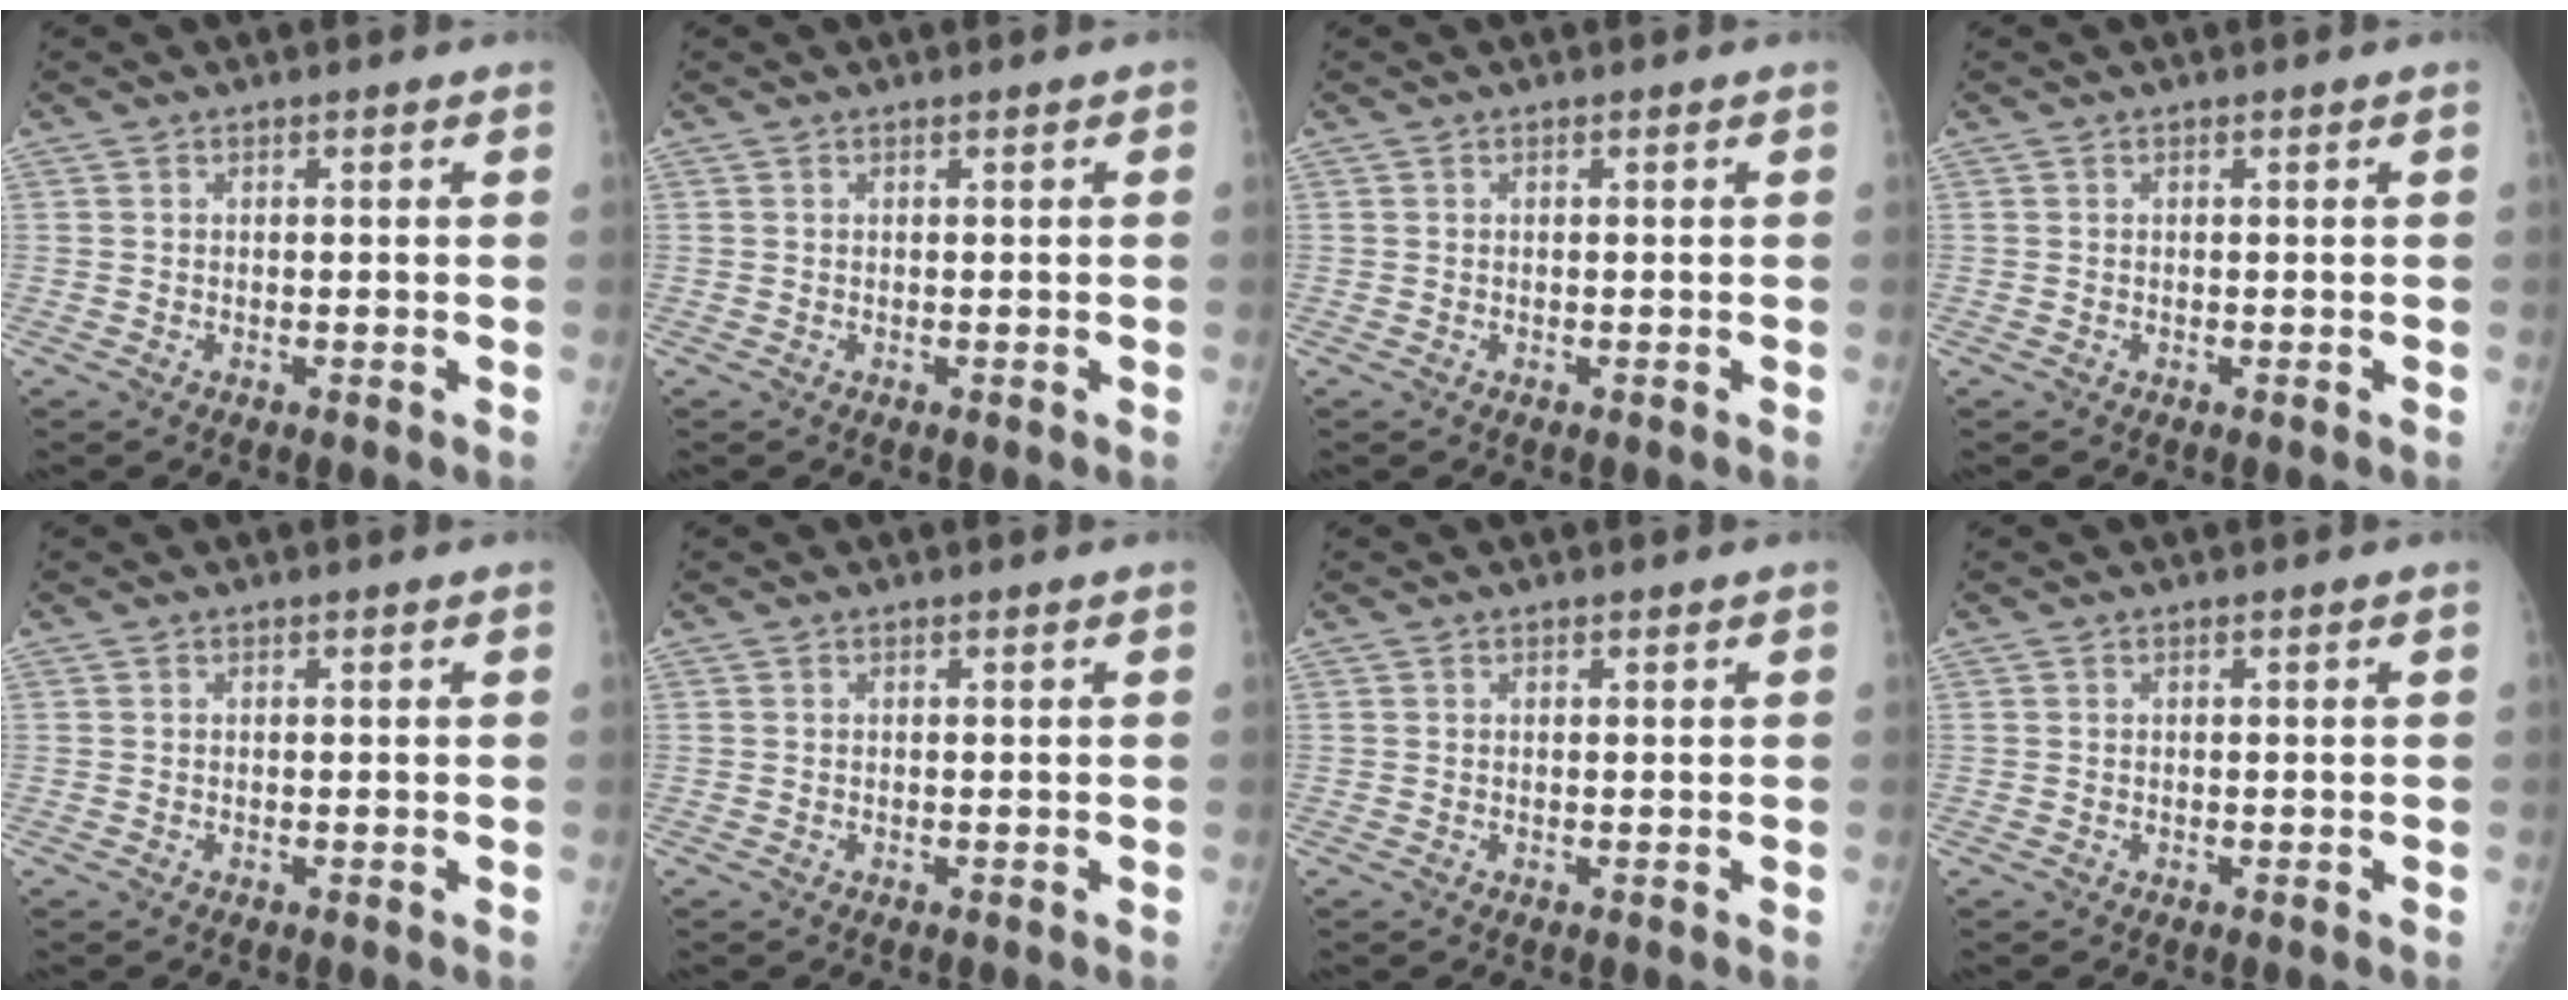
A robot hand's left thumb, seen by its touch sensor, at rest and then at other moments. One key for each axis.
{"total": 0.0}
{"total": 0.0}
{"total": 0.0}
{"total": 0.0}
{"total": 0.0}
{"total": 0.0}
{"total": 0.0}